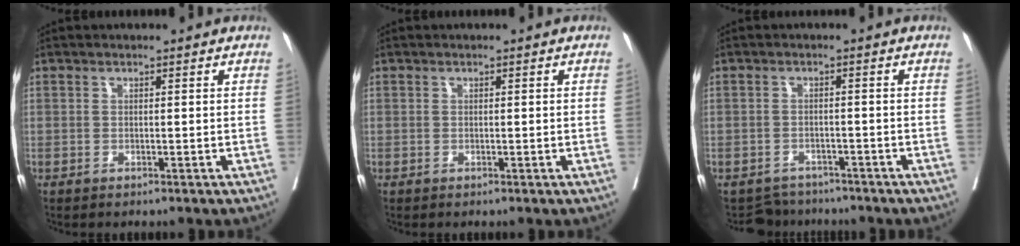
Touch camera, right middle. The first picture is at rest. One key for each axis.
{"total": 0.0}
{"total": 3.6, "fx": -3.3, "fy": 1.3, "fz": -0.9, "tx": 0.012, "ty": 0.002, "tz": -0.052}